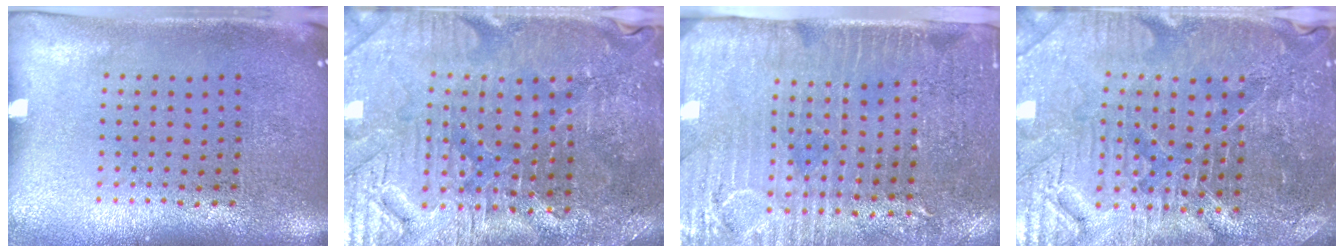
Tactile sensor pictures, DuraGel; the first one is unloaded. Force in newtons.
{"total": 3.6, "press": 3.5, "slide": 0.5}
{"total": 3.3, "press": 3.0, "slide": 1.5}
{"total": 4.9, "press": 4.6, "slide": 1.5}